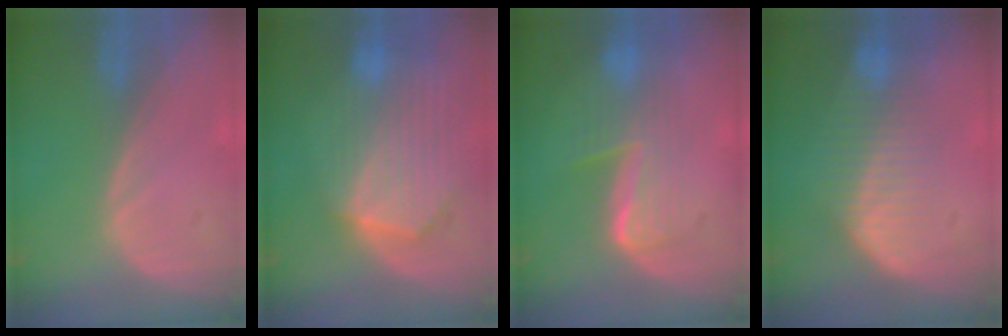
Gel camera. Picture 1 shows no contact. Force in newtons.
{"total": 10.3, "press": 9.0, "slide": 5.2}
{"total": 6.4, "press": 5.9, "slide": 2.5}
{"total": 7.3, "press": 6.7, "slide": 2.9}